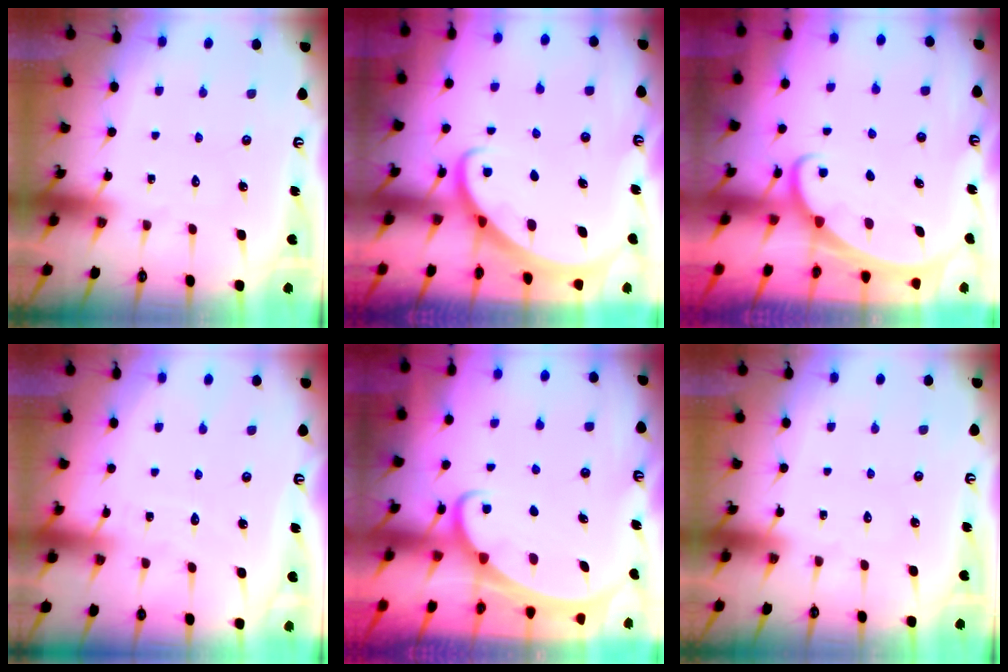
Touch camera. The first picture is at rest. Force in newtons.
{"total": 2.8, "press": 2.8, "slide": 0.2}
{"total": 1.6, "press": 1.6, "slide": 0.1}
{"total": 2.2, "press": 2.1, "slide": 0.3}
{"total": 1.9, "press": 1.9, "slide": 0.3}
{"total": 0.0}